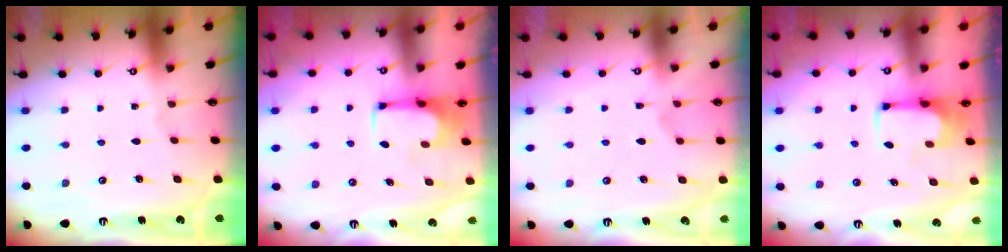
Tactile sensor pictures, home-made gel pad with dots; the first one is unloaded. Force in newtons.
{"total": 1.3, "press": 1.2, "slide": 0.5}
{"total": 5.6, "press": 5.4, "slide": 1.2}
{"total": 5.3, "press": 5.2, "slide": 1.0}